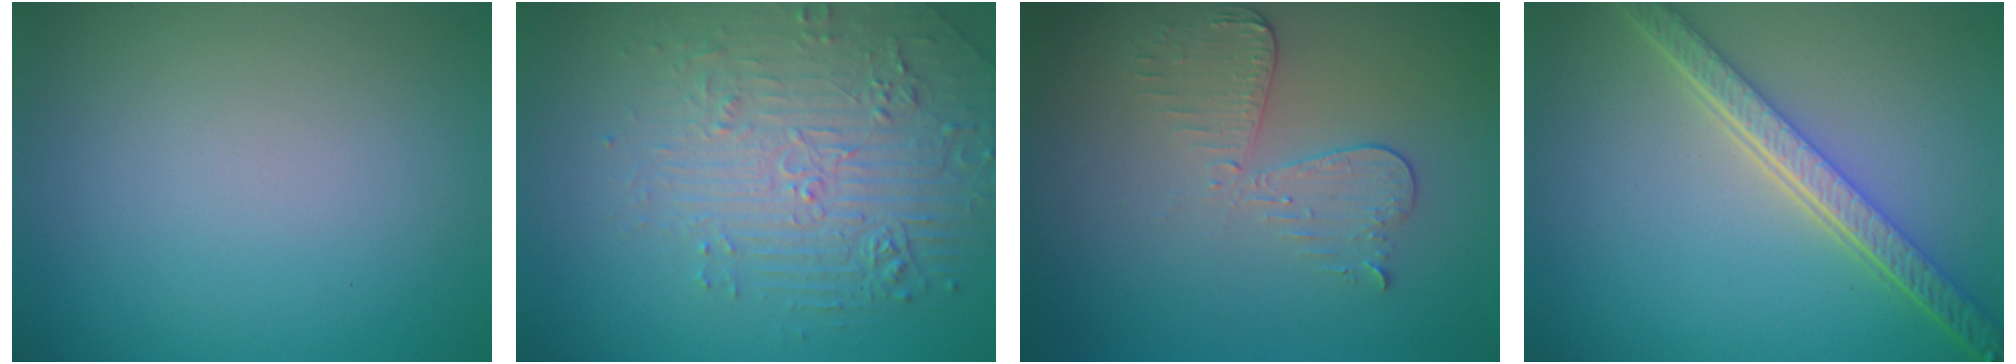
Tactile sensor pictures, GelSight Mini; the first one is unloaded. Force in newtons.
{"total": 4.4, "press": 4.1, "slide": 1.5}
{"total": 2.9, "press": 2.6, "slide": 1.4}
{"total": 5.5, "press": 4.2, "slide": 3.5}